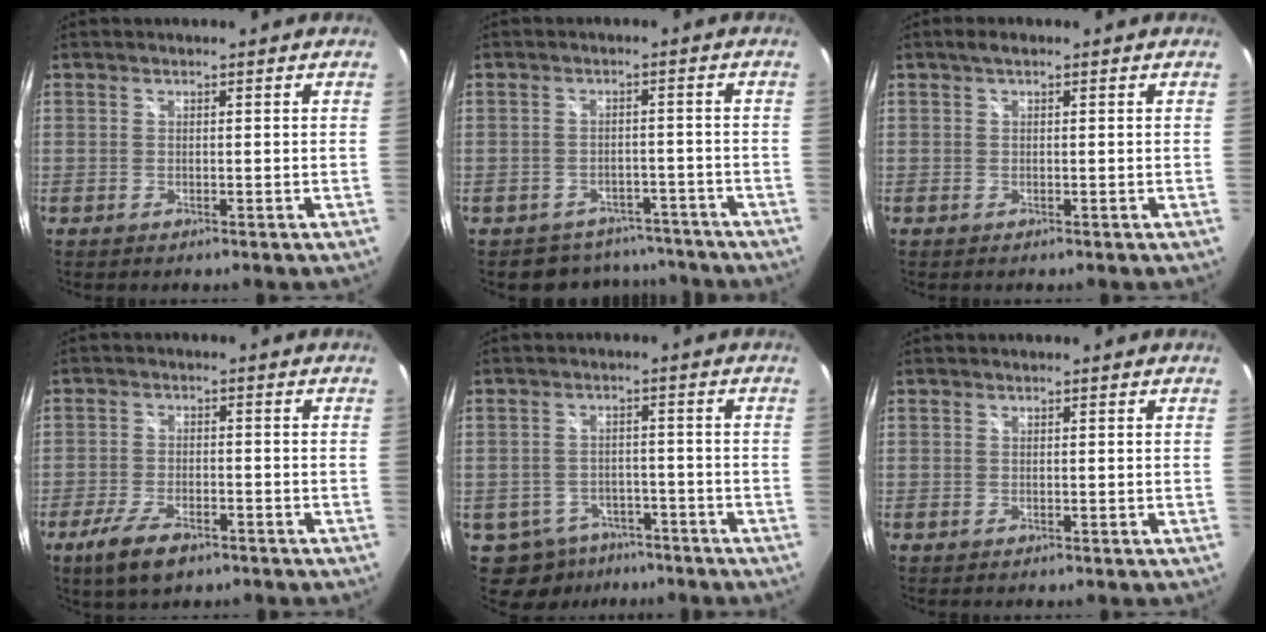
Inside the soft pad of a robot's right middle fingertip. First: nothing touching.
{"total": 8.4, "force": [-7.0, 4.6, 0.8], "torque": [-0.022, 0.020, -0.085]}
{"total": 1.7, "force": [0.9, 0.7, 1.3], "torque": [-0.025, 0.006, 0.011]}
{"total": 7.6, "force": [-5.1, 2.8, 5.0], "torque": [-0.124, -0.019, -0.091]}
{"total": 9.9, "force": [-6.1, 7.0, 3.2], "torque": [-0.091, 0.003, -0.075]}
{"total": 0.0}